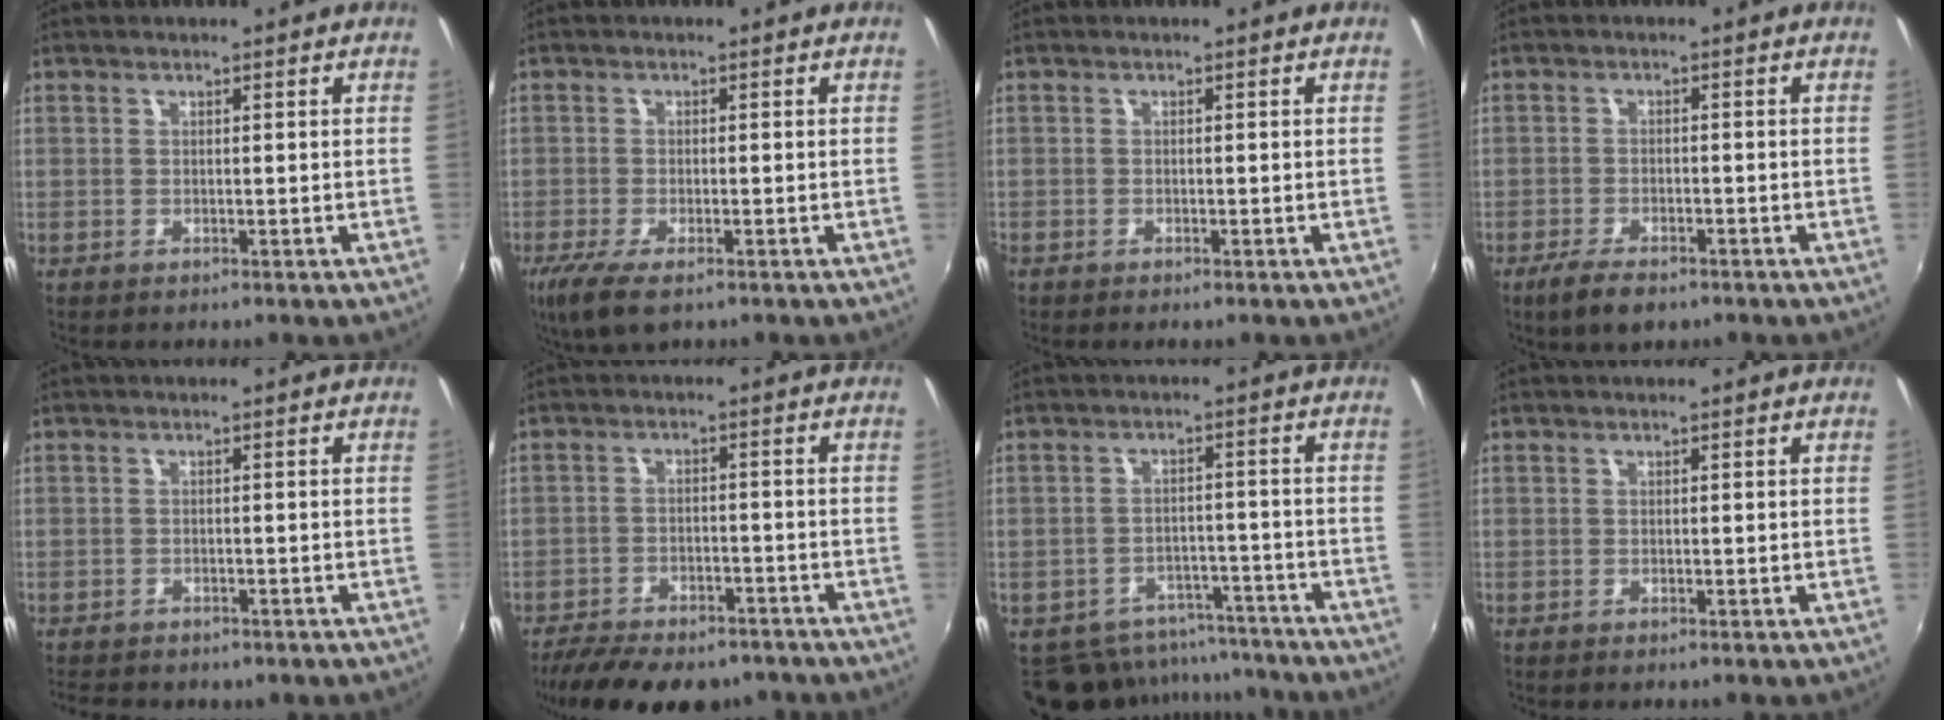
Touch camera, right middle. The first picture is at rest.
{"total": 6.9, "force": [-4.2, 2.1, 5.0], "torque": [-0.114, -0.031, -0.074]}
{"total": 0.8, "force": [-0.7, 0.2, 0.2], "torque": [-0.006, -0.004, -0.017]}
{"total": 6.0, "force": [-4.2, 2.1, 3.7], "torque": [-0.090, -0.017, -0.075]}
{"total": 5.7, "force": [-4.4, 2.7, 2.3], "torque": [-0.056, -0.018, -0.061]}
{"total": 17.2, "force": [-13.4, 6.9, 8.2], "torque": [-0.175, -0.027, -0.193]}
{"total": 13.9, "force": [-11.9, 6.4, 3.2], "torque": [-0.078, 0.019, -0.153]}
{"total": 0.0}